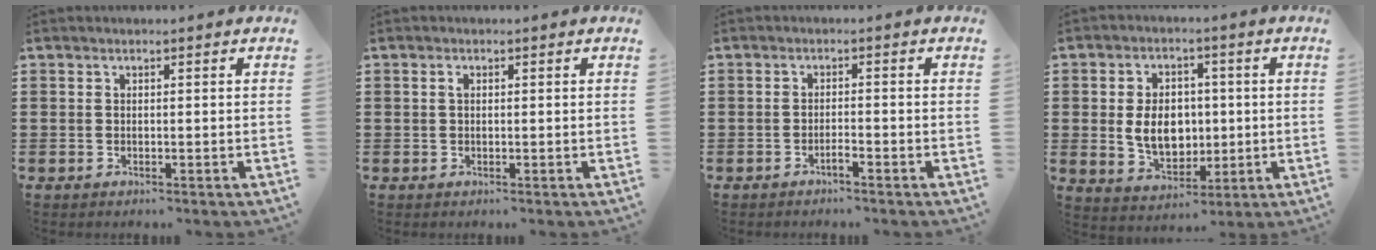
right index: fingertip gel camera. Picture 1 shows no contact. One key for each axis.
{"total": 0.8, "fx": 0.1, "fy": 0.4, "fz": 0.6, "tx": -0.014, "ty": 0.000, "tz": 0.002}
{"total": 1.4, "fx": -1.2, "fy": 0.0, "fz": 0.8, "tx": -0.015, "ty": -0.002, "tz": -0.022}
{"total": 7.6, "fx": 0.1, "fy": 5.5, "fz": 5.2, "tx": -0.104, "ty": 0.005, "tz": -0.004}